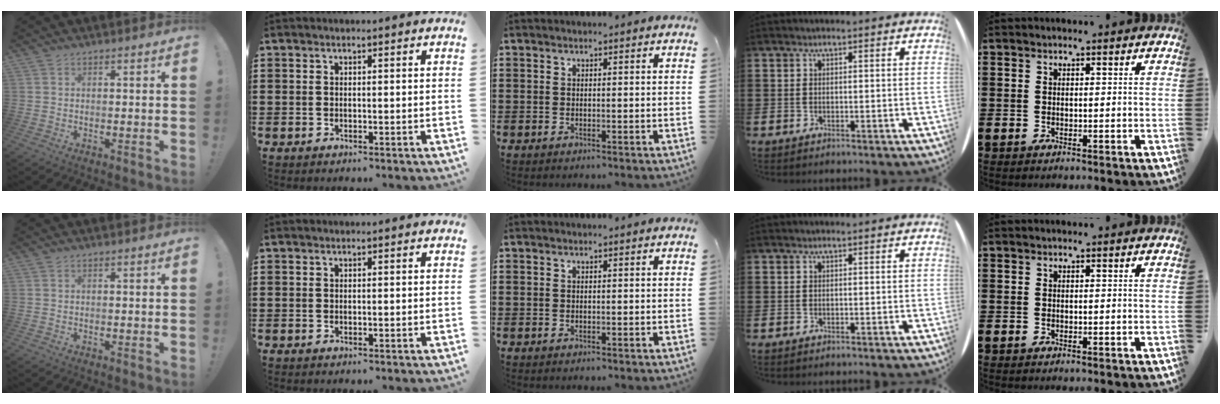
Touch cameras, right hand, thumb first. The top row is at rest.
{}